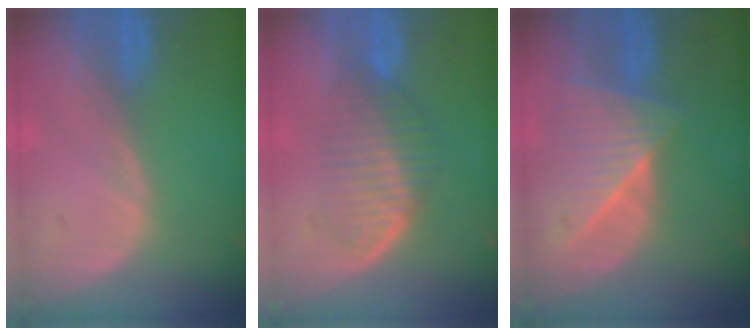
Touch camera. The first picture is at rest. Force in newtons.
{"total": 6.0, "press": 5.7, "slide": 1.6}
{"total": 7.7, "press": 7.2, "slide": 2.7}